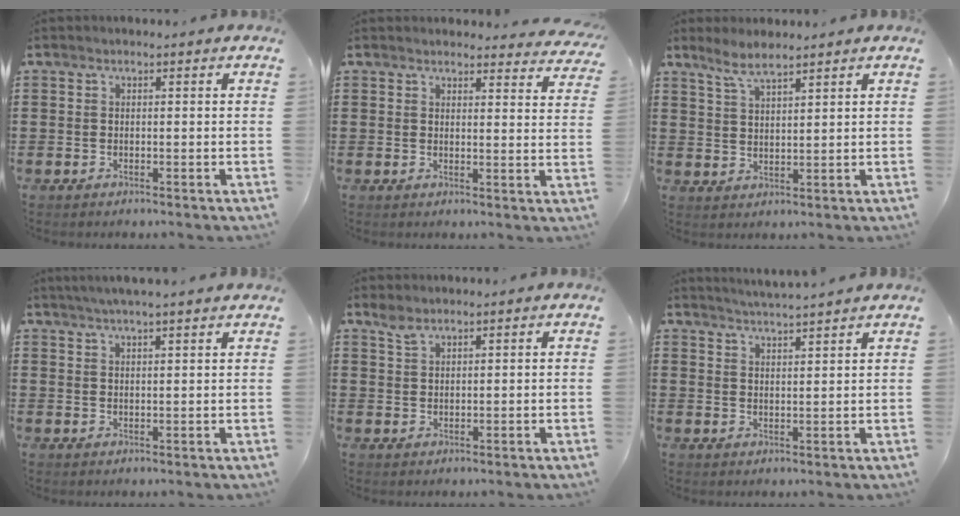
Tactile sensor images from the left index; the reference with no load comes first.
{"total": 2.7, "force": [2.7, 0.5, 0.4], "torque": [-0.009, -0.013, 0.048]}
{"total": 3.7, "force": [3.1, 0.5, 2.0], "torque": [-0.047, -0.001, 0.056]}
{"total": 2.9, "force": [2.6, -0.5, 1.1], "torque": [-0.028, -0.002, 0.047]}
{"total": 1.6, "force": [1.3, 0.5, 0.7], "torque": [-0.018, 0.000, 0.025]}
{"total": 3.2, "force": [3.0, -0.9, 0.2], "torque": [-0.013, -0.017, 0.053]}